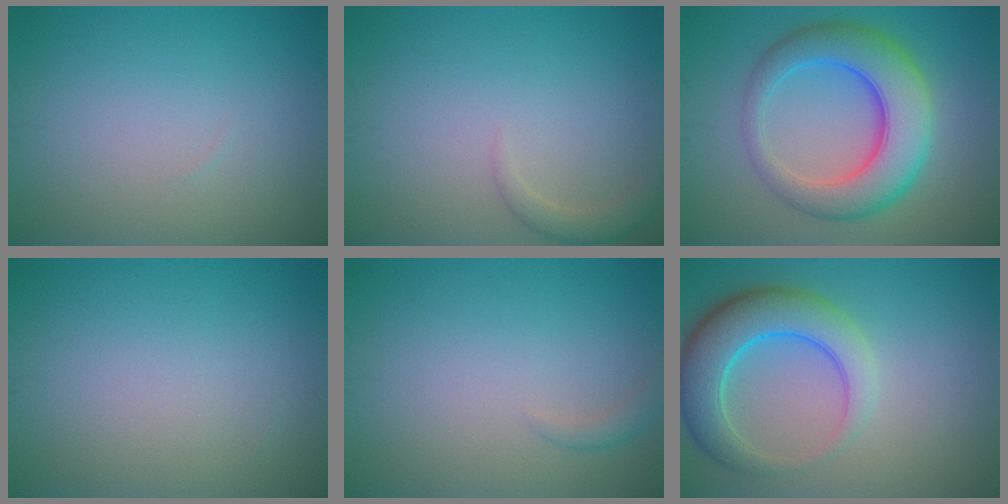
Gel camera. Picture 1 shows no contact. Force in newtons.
{"total": 1.6, "press": 1.6, "slide": 0.0}
{"total": 8.1, "press": 8.0, "slide": 0.2}
{"total": 0.0}
{"total": 0.9, "press": 0.9, "slide": 0.1}
{"total": 6.6, "press": 6.6, "slide": 0.3}